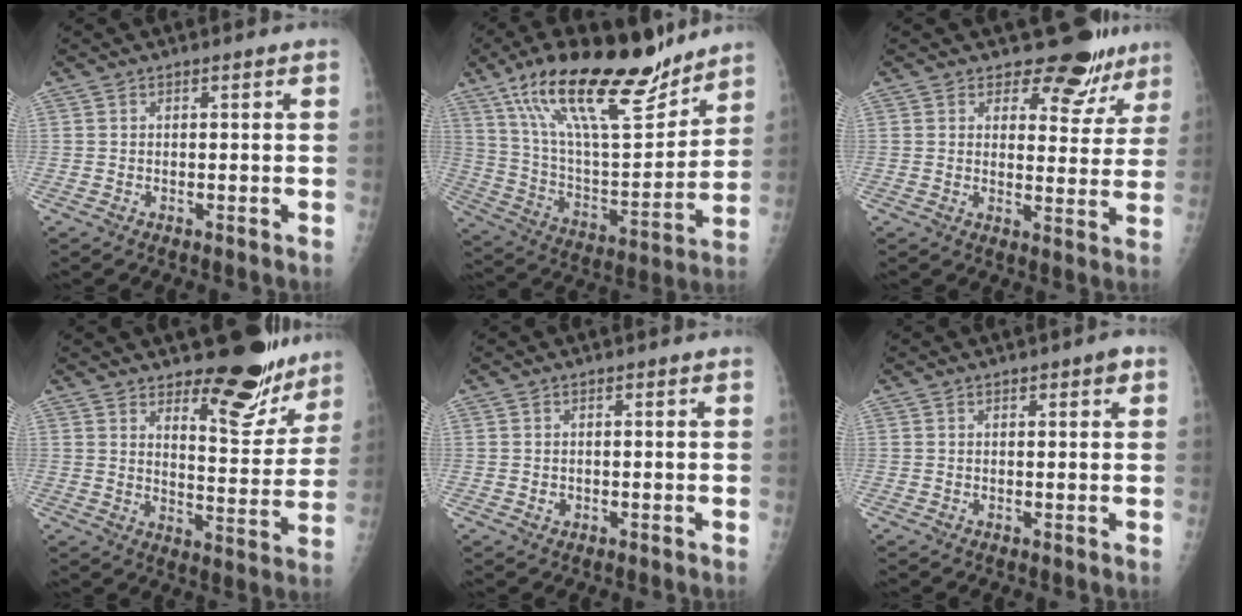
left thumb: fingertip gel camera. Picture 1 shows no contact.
{"total": 24.8, "force": [17.5, 8.0, 15.7], "torque": [-0.229, -0.069, 0.303]}
{"total": 9.8, "force": [8.4, 4.9, 1.6], "torque": [0.023, -0.061, 0.087]}
{"total": 14.1, "force": [10.8, 5.3, 7.4], "torque": [-0.050, -0.092, 0.152]}
{"total": 0.9, "force": [-0.1, 0.9, 0.3], "torque": [-0.003, 0.000, 0.001]}
{"total": 2.1, "force": [1.1, 0.7, 1.6], "torque": [-0.015, -0.002, 0.013]}